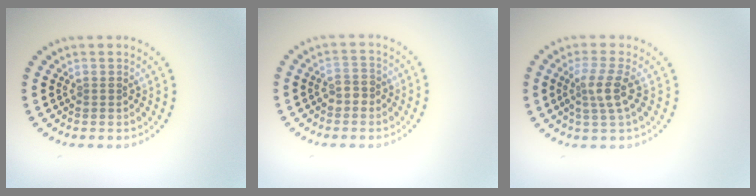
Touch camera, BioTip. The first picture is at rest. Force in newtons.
{"total": 1.7, "press": 1.6, "slide": 0.5}
{"total": 2.7, "press": 2.2, "slide": 1.6}